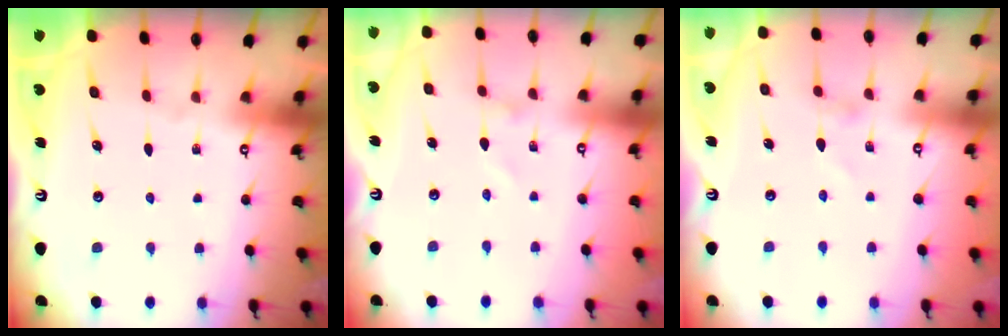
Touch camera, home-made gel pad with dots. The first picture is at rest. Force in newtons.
{"total": 1.0, "press": 1.0, "slide": 0.0}
{"total": 0.6, "press": 0.6, "slide": 0.1}